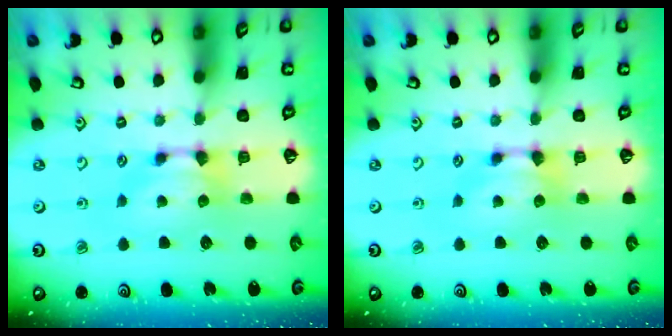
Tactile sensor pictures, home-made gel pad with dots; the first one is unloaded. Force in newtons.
{"total": 0.0}